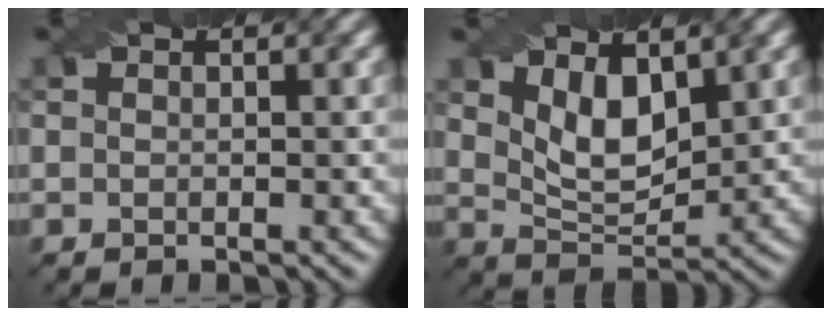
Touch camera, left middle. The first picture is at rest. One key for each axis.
{"total": 4.5, "fx": 2.0, "fy": 2.2, "fz": 3.3, "tx": -0.069, "ty": -0.009, "tz": 0.038}